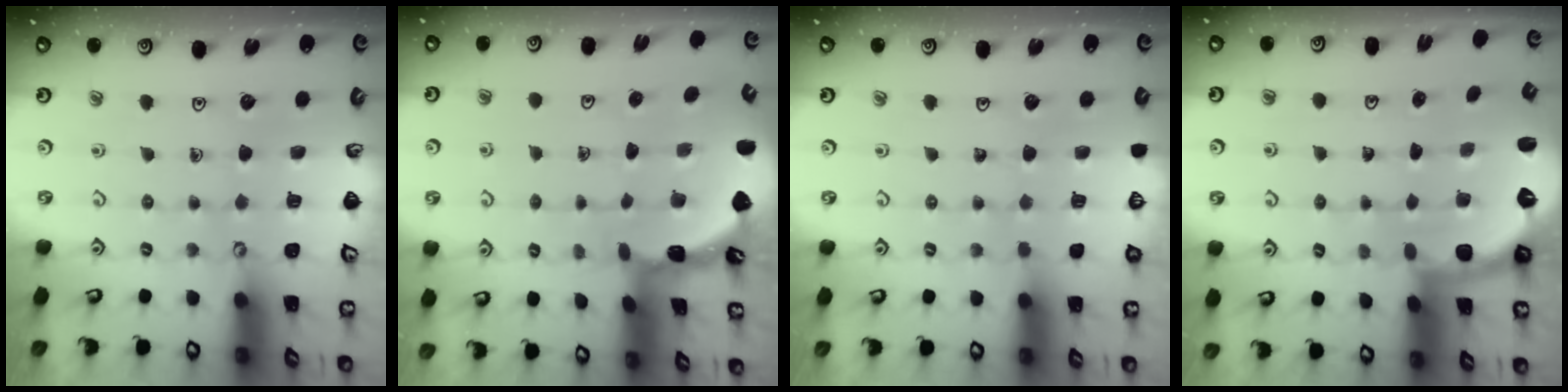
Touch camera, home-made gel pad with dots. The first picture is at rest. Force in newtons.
{"total": 1.8, "press": 1.8, "slide": 0.1}
{"total": 0.0}
{"total": 2.8, "press": 2.0, "slide": 2.0}